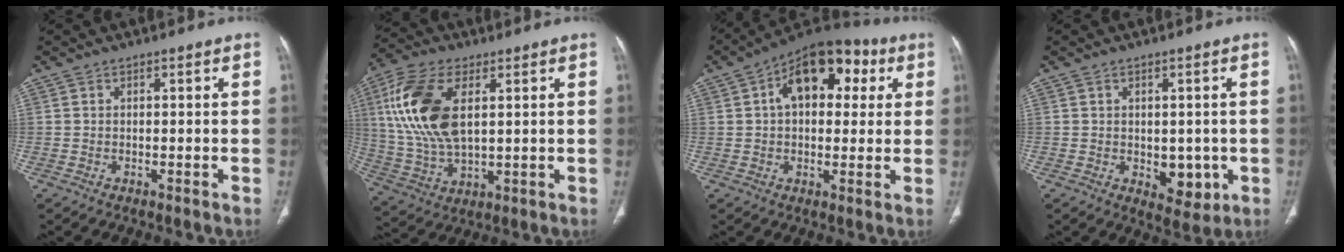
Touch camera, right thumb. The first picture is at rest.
{"total": 17.0, "force": [4.3, 8.8, 13.9], "torque": [-0.294, -0.003, 0.086]}
{"total": 15.8, "force": [4.5, 9.5, 11.8], "torque": [-0.134, 0.023, 0.060]}
{"total": 6.1, "force": [-1.0, 4.0, 4.5], "torque": [-0.029, -0.008, -0.001]}